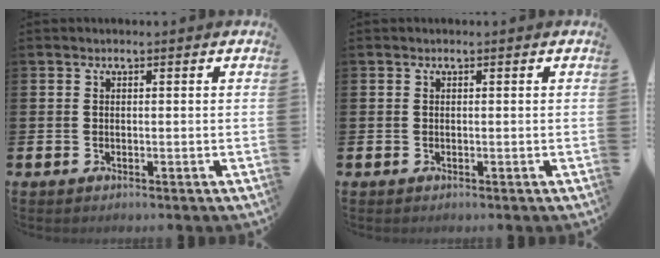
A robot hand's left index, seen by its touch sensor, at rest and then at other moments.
{"total": 0.0}